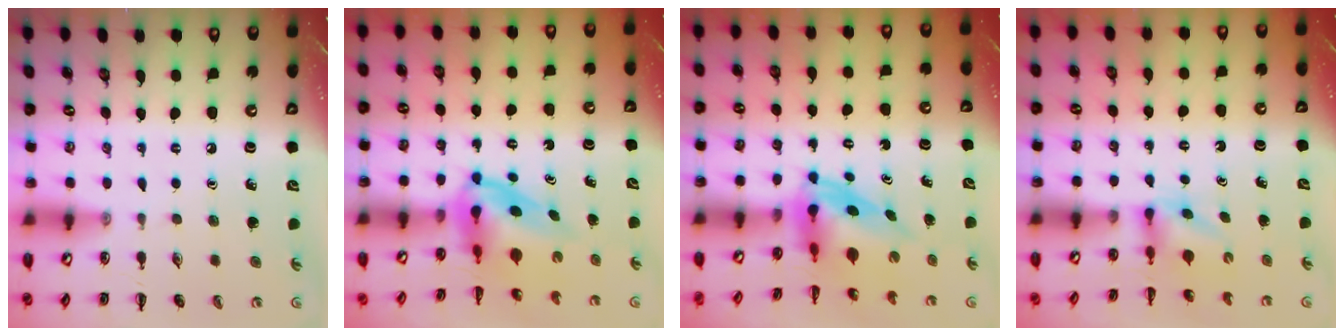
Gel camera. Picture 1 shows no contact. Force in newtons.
{"total": 4.3, "press": 4.2, "slide": 1.1}
{"total": 3.9, "press": 3.8, "slide": 1.0}
{"total": 2.7, "press": 2.5, "slide": 1.0}